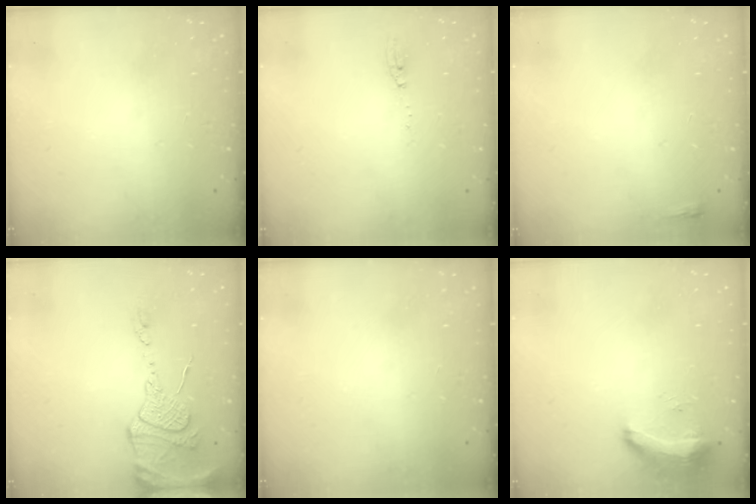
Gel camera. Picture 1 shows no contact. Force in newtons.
{"total": 4.8, "press": 4.8, "slide": 0.6}
{"total": 2.0, "press": 2.0, "slide": 0.5}
{"total": 13.6, "press": 13.5, "slide": 1.1}
{"total": 0.0}
{"total": 9.2, "press": 8.9, "slide": 2.4}